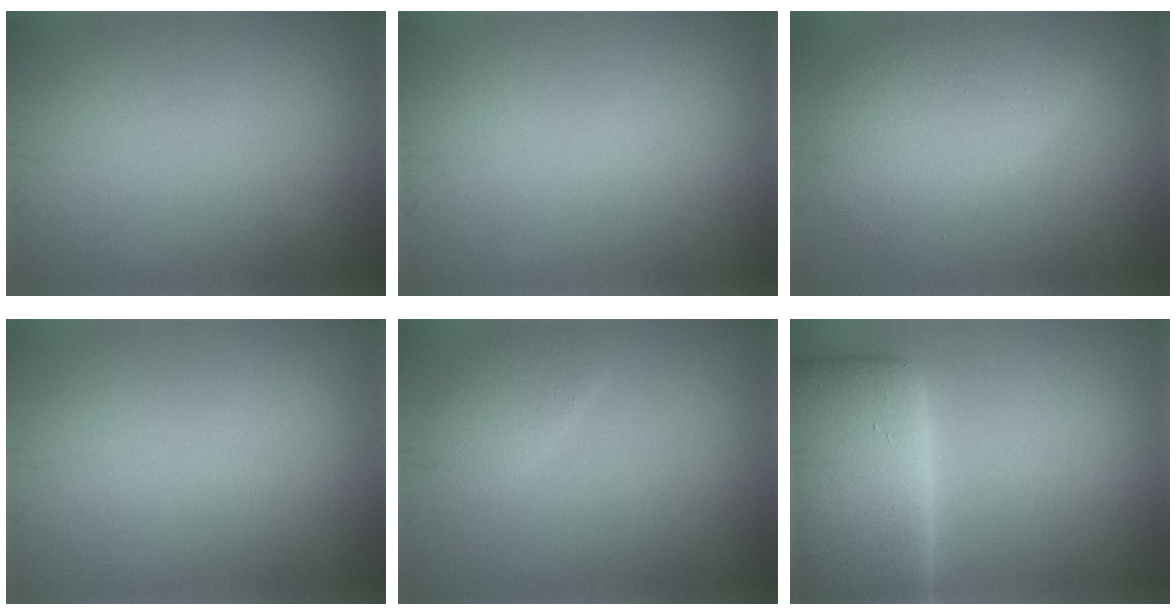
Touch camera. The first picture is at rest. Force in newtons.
{"total": 0.0}
{"total": 5.7, "press": 5.7, "slide": 0.3}
{"total": 0.0}
{"total": 2.0, "press": 2.0, "slide": 0.2}
{"total": 12.4, "press": 12.3, "slide": 1.2}